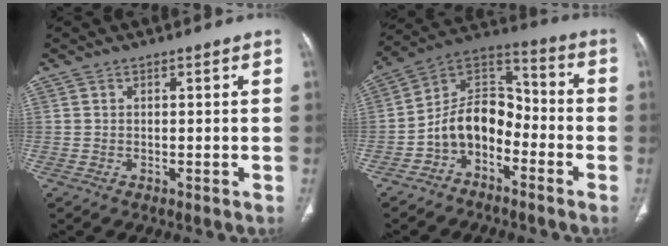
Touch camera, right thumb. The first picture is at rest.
{"total": 11.3, "force": [-4.8, 7.7, 6.6], "torque": [-0.091, 0.083, -0.101]}